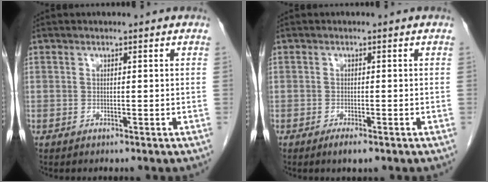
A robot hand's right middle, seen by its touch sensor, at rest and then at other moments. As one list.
[{"total": 1.8, "force": [-1.2, 0.4, 1.4], "torque": [-0.024, -0.003, -0.018]}]